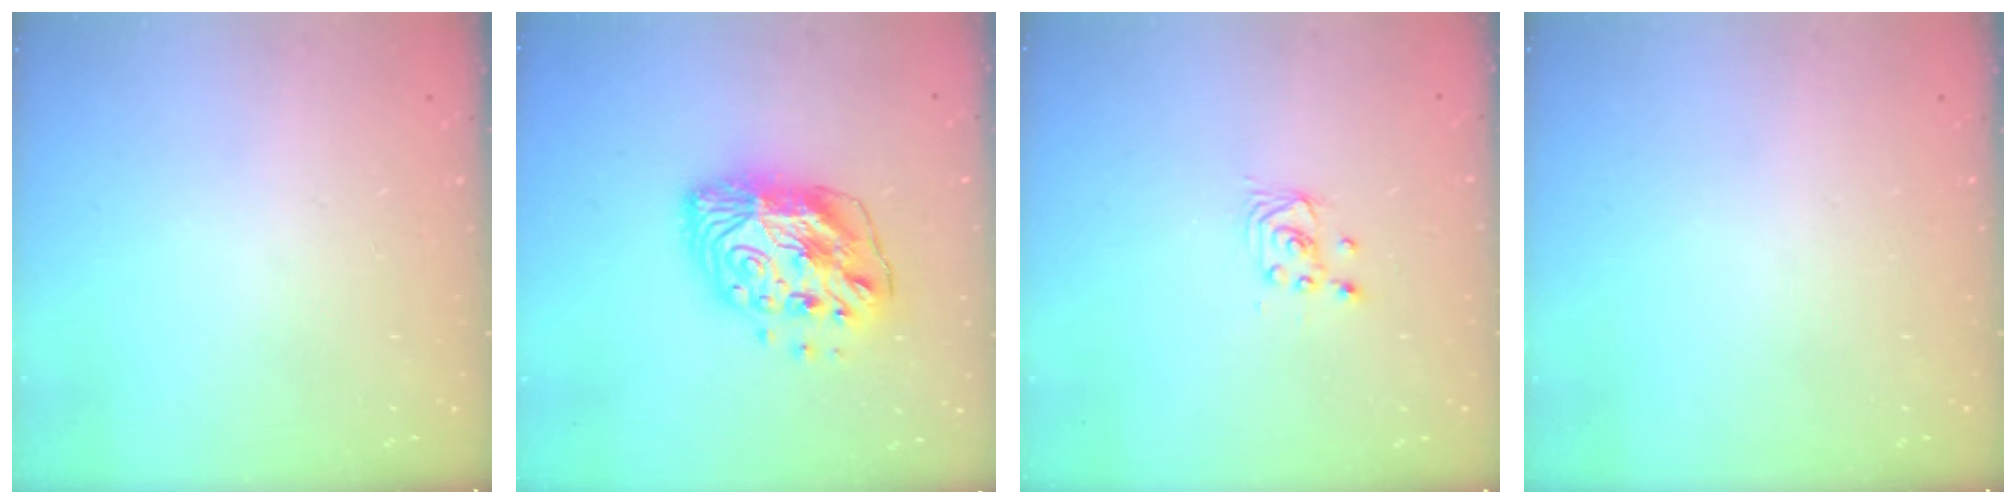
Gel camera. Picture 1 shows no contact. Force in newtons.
{"total": 13.1, "press": 13.0, "slide": 1.6}
{"total": 2.2, "press": 2.2, "slide": 0.2}
{"total": 0.0}